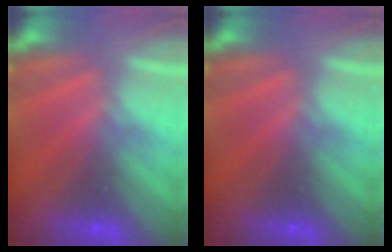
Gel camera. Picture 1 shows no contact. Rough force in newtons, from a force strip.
{"total": 0.0}